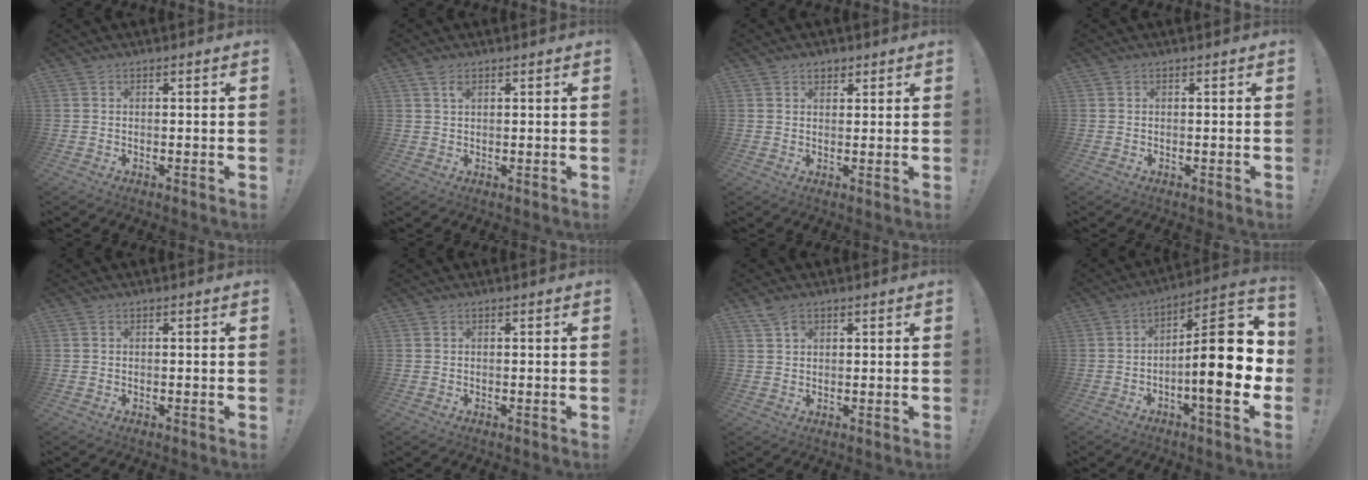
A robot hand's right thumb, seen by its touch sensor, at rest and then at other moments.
{"total": 1.3, "force": [0.8, 0.6, 0.8], "torque": [-0.013, 0.000, 0.014]}
{"total": 2.6, "force": [1.6, 1.8, 0.8], "torque": [-0.003, -0.007, 0.028]}
{"total": 0.0}
{"total": 0.0}
{"total": 0.0}
{"total": 3.0, "force": [2.1, 1.7, 1.3], "torque": [-0.015, -0.009, 0.036]}
{"total": 20.8, "force": [-2.6, 5.9, 19.7], "torque": [-0.287, 0.017, -0.040]}